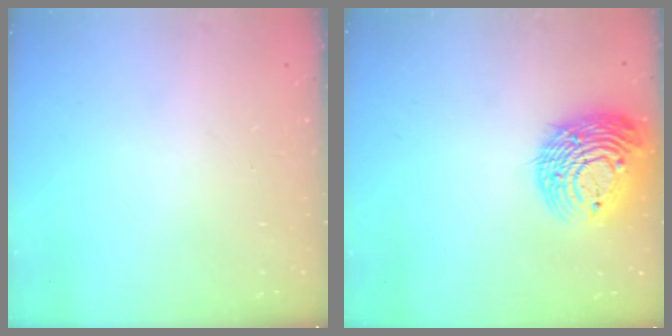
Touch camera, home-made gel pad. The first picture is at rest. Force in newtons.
{"total": 16.6, "press": 16.5, "slide": 2.2}